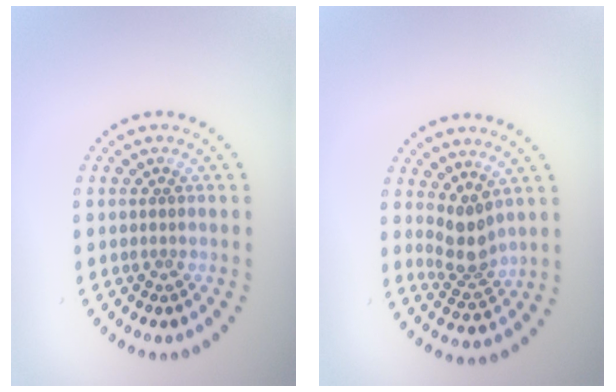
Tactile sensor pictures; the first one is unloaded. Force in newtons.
{"total": 3.0, "press": 2.3, "slide": 1.9}